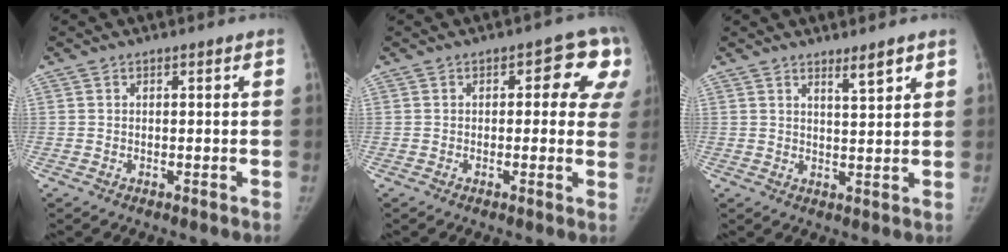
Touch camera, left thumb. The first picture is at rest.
{"total": 9.2, "force": [2.6, 4.8, 7.4], "torque": [-0.031, 0.004, 0.017]}
{"total": 3.5, "force": [2.6, 0.4, 2.3], "torque": [-0.033, -0.024, 0.043]}